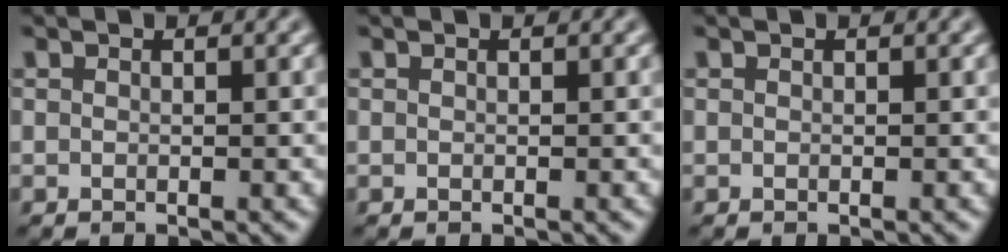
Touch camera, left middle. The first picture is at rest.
{"total": 0.0}
{"total": 0.0}